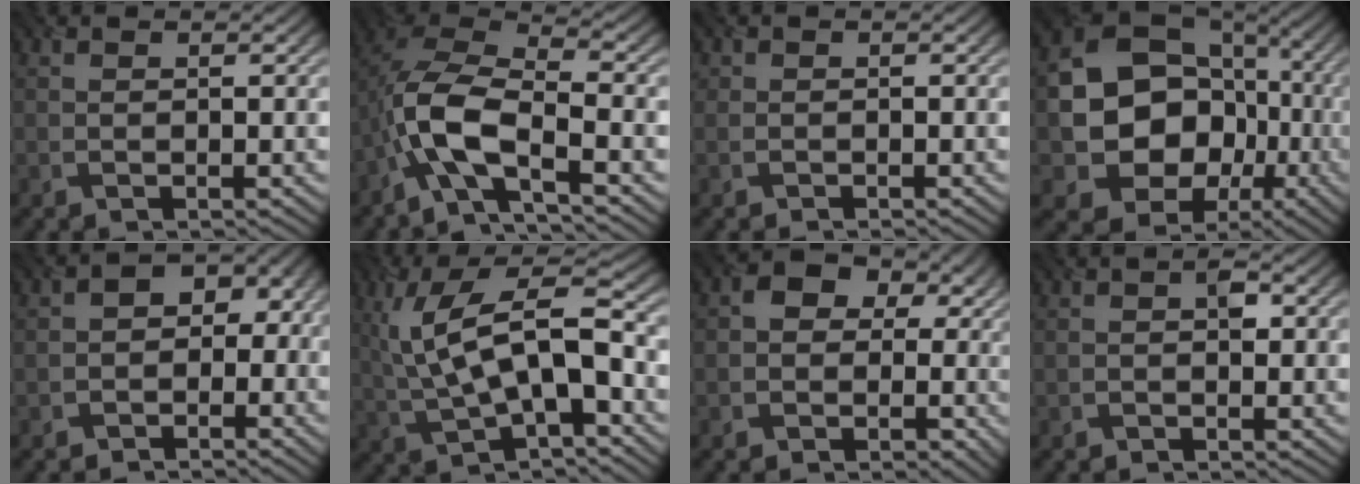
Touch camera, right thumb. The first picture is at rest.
{"total": 9.5, "force": [-4.3, 3.7, 7.7], "torque": [-0.159, 0.004, -0.097]}
{"total": 0.7, "force": [-0.3, 0.6, -0.2], "torque": [0.008, -0.004, -0.007]}
{"total": 15.6, "force": [-1.7, 13.2, 8.3], "torque": [-0.169, -0.036, -0.026]}
{"total": 4.6, "force": [-1.3, 3.2, 3.0], "torque": [-0.028, 0.004, -0.033]}
{"total": 12.8, "force": [0.5, 5.5, 11.6], "torque": [-0.231, 0.010, 0.008]}
{"total": 7.0, "force": [0.7, 5.9, 3.7], "torque": [-0.045, 0.011, -0.006]}
{"total": 1.0, "force": [-0.1, 0.7, 0.7], "torque": [-0.007, -0.001, -0.004]}